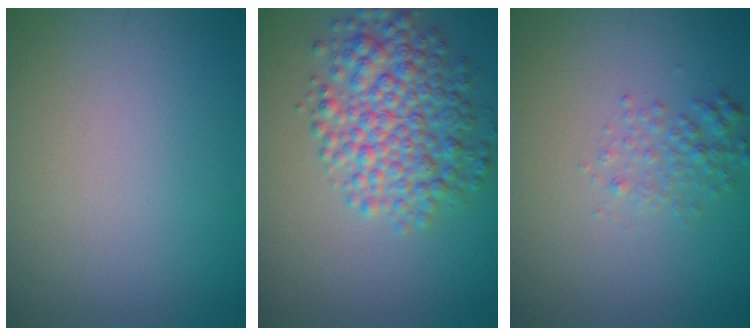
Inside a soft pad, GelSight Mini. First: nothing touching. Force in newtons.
{"total": 6.2, "press": 6.2, "slide": 0.1}
{"total": 1.8, "press": 1.8, "slide": 0.1}